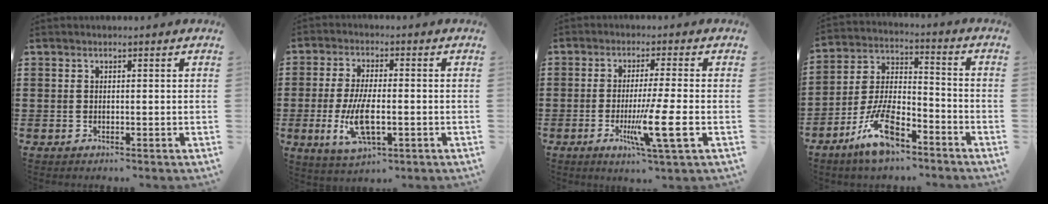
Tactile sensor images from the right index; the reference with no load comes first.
{"total": 8.1, "force": [-1.8, 3.1, 7.2], "torque": [-0.161, -0.013, -0.037]}
{"total": 8.7, "force": [-2.2, -0.2, 8.4], "torque": [-0.153, -0.023, -0.040]}
{"total": 10.7, "force": [-6.9, 4.0, 7.1], "torque": [-0.165, 0.011, -0.134]}